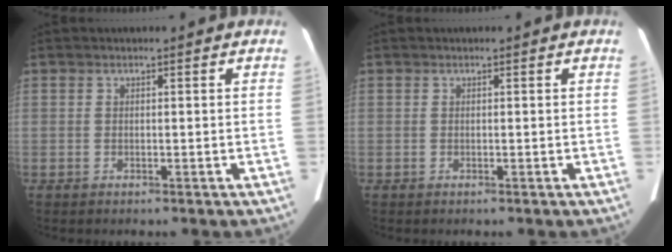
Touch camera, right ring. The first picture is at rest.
{"total": 0.0}